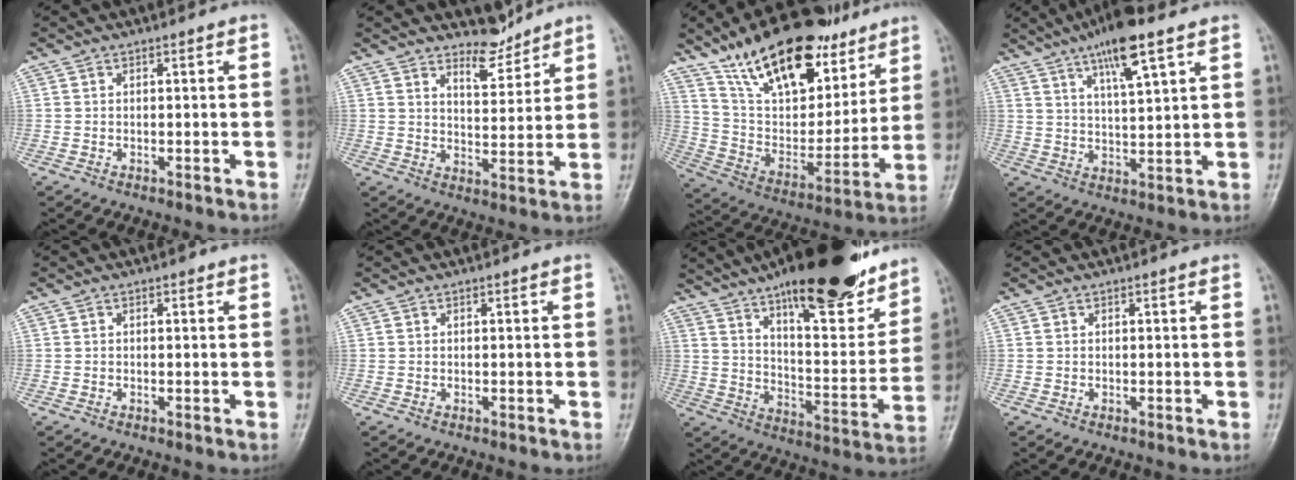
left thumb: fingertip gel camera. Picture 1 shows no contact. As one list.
[{"total": 5.8, "force": [5.4, 1.7, 1.2], "torque": [-0.002, -0.053, 0.098]}, {"total": 26.2, "force": [17.1, 12.0, 15.9], "torque": [-0.217, -0.048, 0.290]}, {"total": 11.1, "force": [6.7, 2.1, 8.6], "torque": [-0.142, -0.023, 0.113]}, {"total": 0.6, "force": [0.3, 0.4, 0.3], "torque": [-0.001, 0.000, 0.001]}, {"total": 0.0}, {"total": 28.7, "force": [20.1, 8.4, 18.7], "torque": [-0.249, -0.068, 0.303]}, {"total": 0.0}]